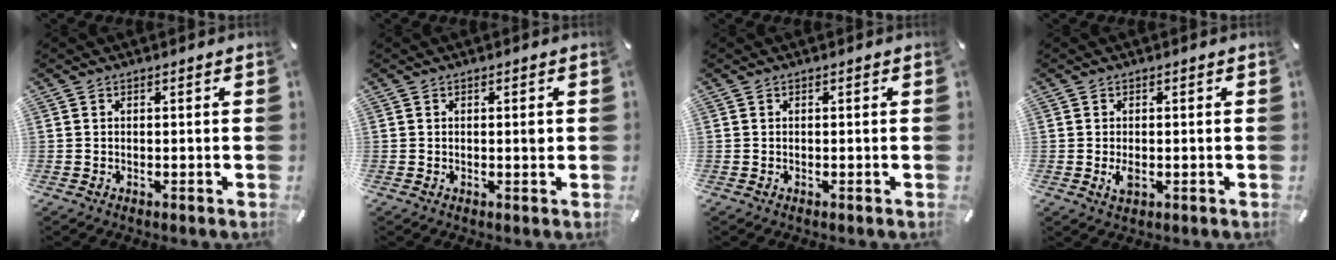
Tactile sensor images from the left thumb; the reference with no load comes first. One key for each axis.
{"total": 1.4, "fx": 0.2, "fy": 0.4, "fz": 1.3, "tx": -0.016, "ty": -0.001, "tz": -0.001}
{"total": 0.0}
{"total": 2.6, "fx": -0.5, "fy": 1.5, "fz": 2.1, "tx": -0.043, "ty": -0.007, "tz": -0.012}